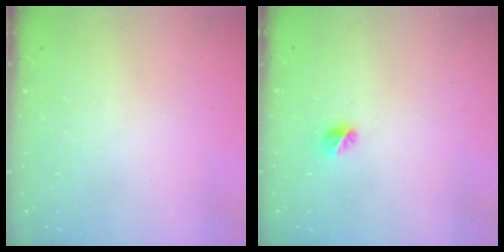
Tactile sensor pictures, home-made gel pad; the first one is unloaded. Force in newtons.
{"total": 5.4, "press": 5.2, "slide": 1.4}